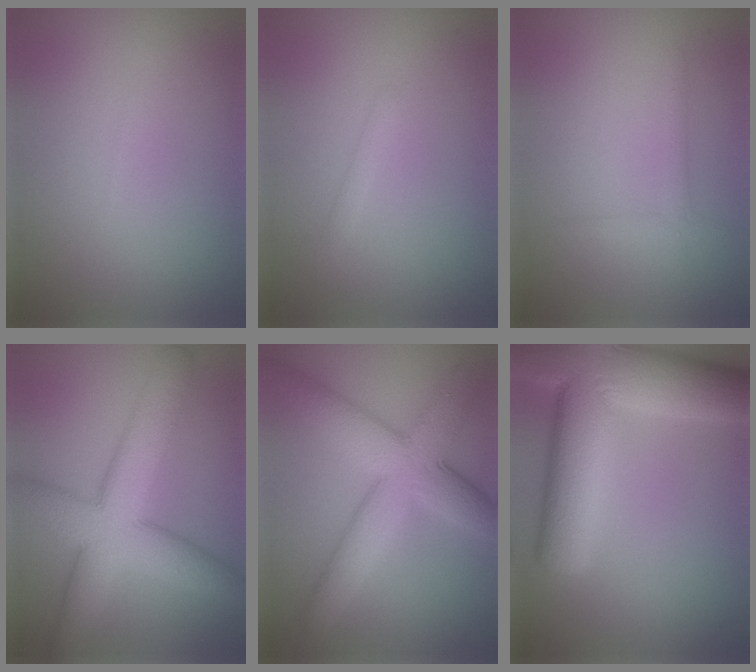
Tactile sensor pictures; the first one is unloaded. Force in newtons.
{"total": 1.1, "press": 1.1, "slide": 0.0}
{"total": 1.3, "press": 1.3, "slide": 0.1}
{"total": 9.4, "press": 9.4, "slide": 0.5}
{"total": 8.7, "press": 8.7, "slide": 0.2}
{"total": 12.6, "press": 12.6, "slide": 1.1}